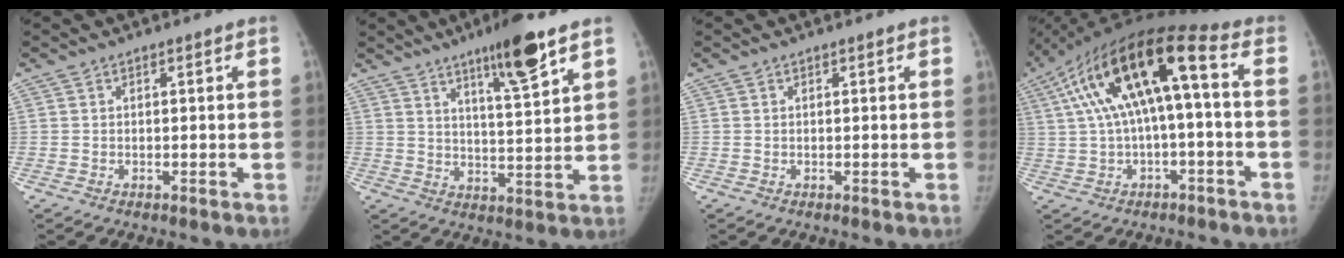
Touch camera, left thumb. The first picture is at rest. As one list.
[{"total": 11.0, "force": [6.9, 1.5, 8.5], "torque": [-0.127, -0.038, 0.110]}, {"total": 0.0}, {"total": 16.6, "force": [2.0, 5.2, 15.7], "torque": [-0.299, 0.065, 0.036]}]